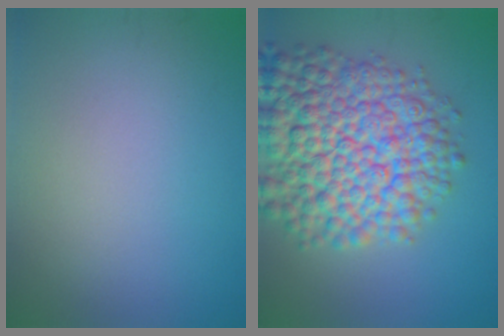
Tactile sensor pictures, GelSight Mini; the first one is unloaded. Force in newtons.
{"total": 11.9, "press": 11.9, "slide": 0.4}